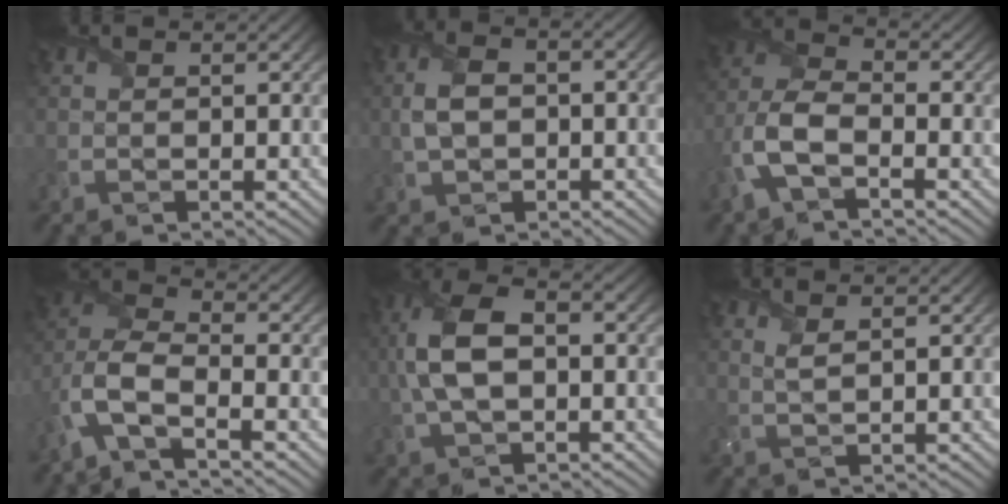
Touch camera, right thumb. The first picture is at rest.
{"total": 5.5, "force": [-0.3, 3.4, 4.3], "torque": [-0.100, 0.002, -0.010]}
{"total": 6.5, "force": [-3.0, 2.9, 4.9], "torque": [-0.122, 0.004, -0.077]}
{"total": 7.1, "force": [-3.7, 2.5, 5.4], "torque": [-0.129, 0.001, -0.095]}
{"total": 9.1, "force": [0.3, 4.9, 7.7], "torque": [-0.183, 0.012, -0.002]}
{"total": 1.8, "force": [1.2, 0.3, 1.3], "torque": [-0.030, -0.001, 0.027]}